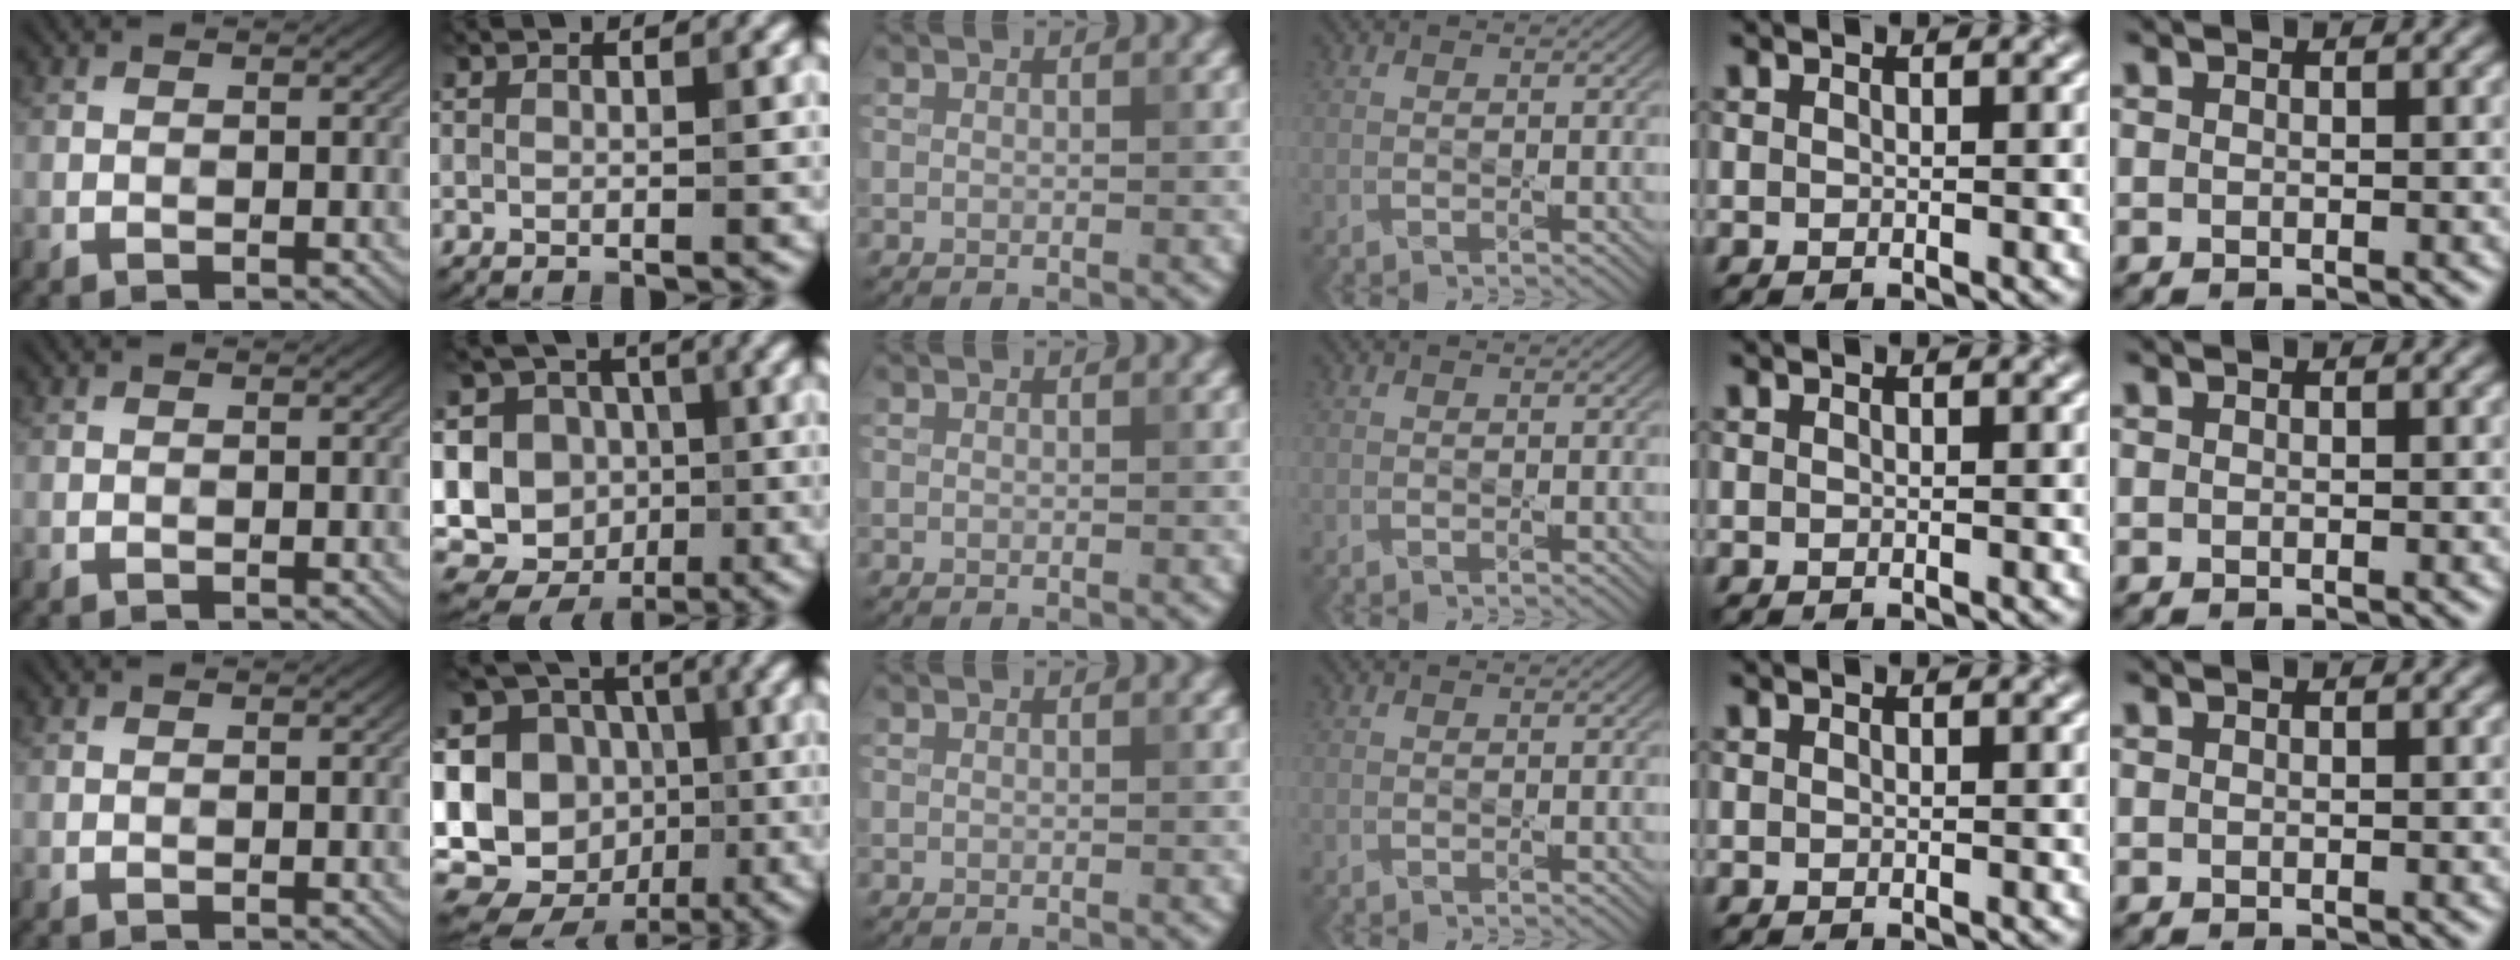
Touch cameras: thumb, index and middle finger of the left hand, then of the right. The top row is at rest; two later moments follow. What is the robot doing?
{"motion": "press", "object": "sticker"}